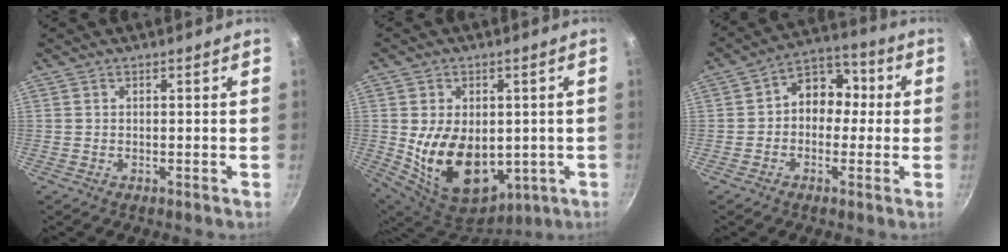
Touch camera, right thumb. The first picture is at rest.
{"total": 17.7, "force": [-1.0, 12.3, 12.8], "torque": [-0.198, -0.020, 0.014]}
{"total": 9.5, "force": [0.1, 7.6, 5.6], "torque": [-0.028, 0.030, -0.020]}